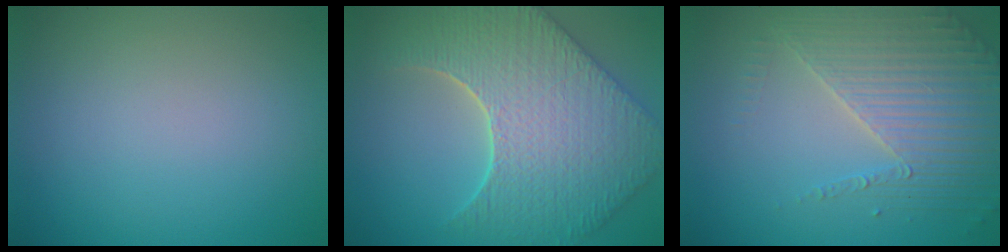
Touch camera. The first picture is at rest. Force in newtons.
{"total": 9.2, "press": 7.4, "slide": 5.5}
{"total": 4.0, "press": 3.8, "slide": 1.2}